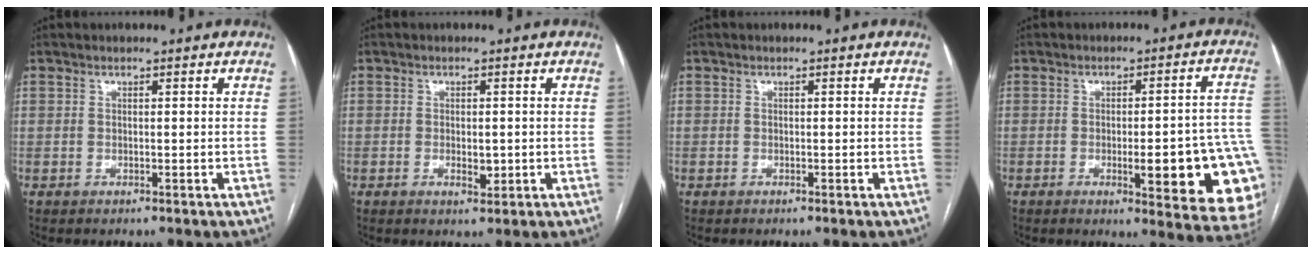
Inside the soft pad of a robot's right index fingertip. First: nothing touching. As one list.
[{"total": 2.5, "force": [-0.5, 1.1, 2.1], "torque": [-0.033, -0.002, -0.003]}, {"total": 0.0}, {"total": 17.3, "force": [-4.9, 3.2, 16.3], "torque": [-0.103, 0.017, -0.044]}]